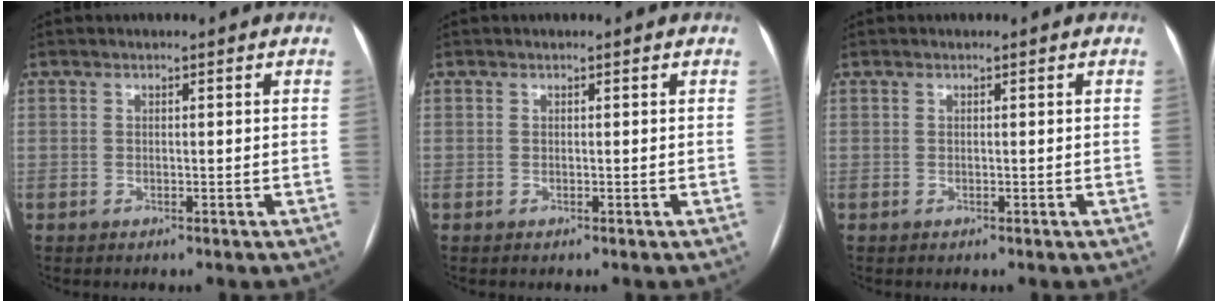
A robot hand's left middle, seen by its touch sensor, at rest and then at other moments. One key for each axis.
{"total": 0.0}
{"total": 0.0}